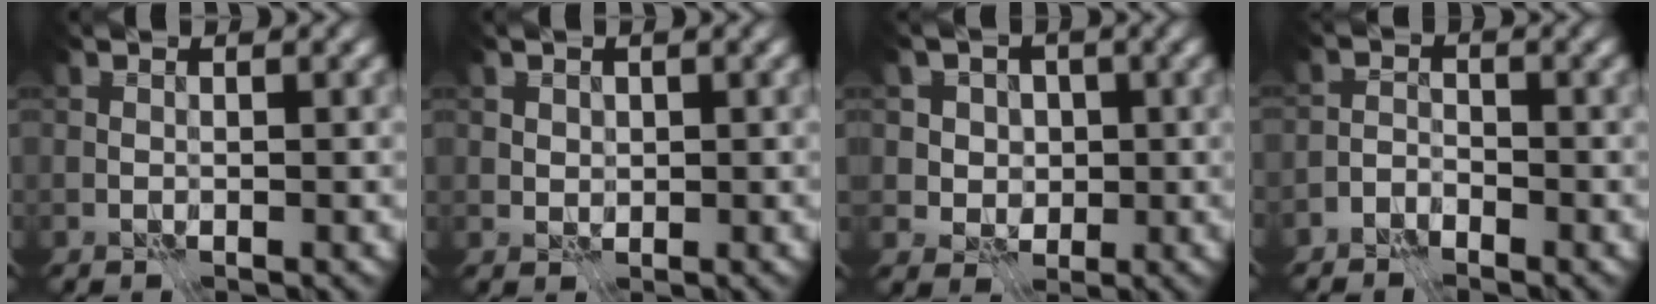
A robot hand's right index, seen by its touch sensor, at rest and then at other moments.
{"total": 1.1, "force": [0.6, 0.9, 0.4], "torque": [-0.004, 0.001, 0.012]}
{"total": 4.8, "force": [1.6, 4.1, 1.9], "torque": [-0.014, 0.010, 0.014]}
{"total": 2.1, "force": [-1.9, 0.6, 0.4], "torque": [-0.006, 0.008, -0.046]}